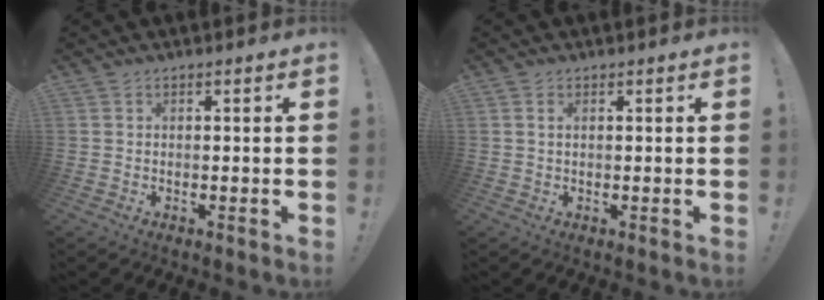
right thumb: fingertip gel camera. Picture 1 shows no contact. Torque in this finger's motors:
{"motor_torque": [-0.23, -0.19, 0.02, -0.13, 0.04]}